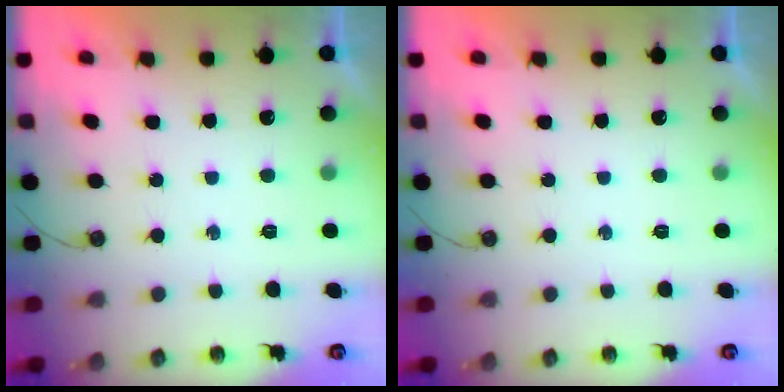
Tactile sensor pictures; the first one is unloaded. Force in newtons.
{"total": 0.0}